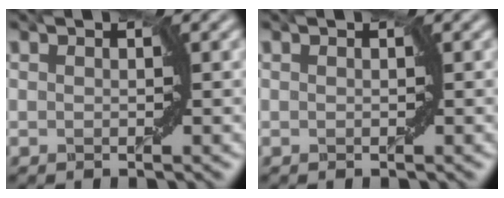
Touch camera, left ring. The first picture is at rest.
{"total": 0.0}